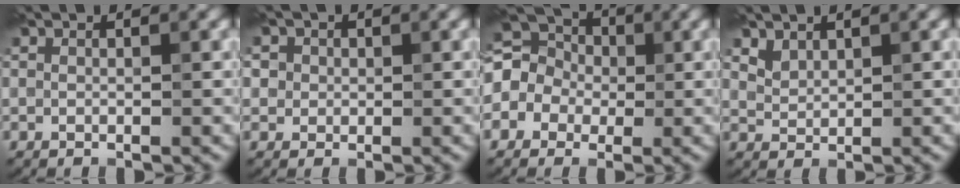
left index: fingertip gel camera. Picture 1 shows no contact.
{"total": 2.4, "force": [1.0, 2.2, 0.4], "torque": [0.005, 0.012, -0.007]}
{"total": 9.4, "force": [1.1, 8.4, 4.1], "torque": [-0.090, 0.048, -0.046]}
{"total": 1.6, "force": [1.5, 0.6, -0.1], "torque": [-0.006, 0.006, 0.034]}